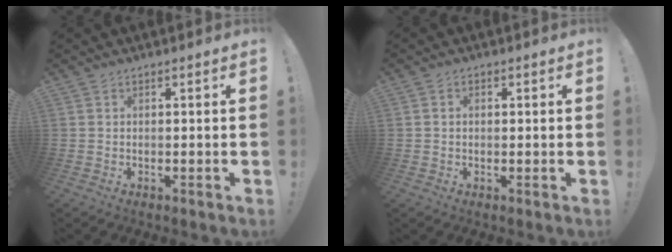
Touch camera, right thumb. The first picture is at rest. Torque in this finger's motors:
{"motor_torque": [-0.17, 0.06, -0.33, 0.22, -0.03]}